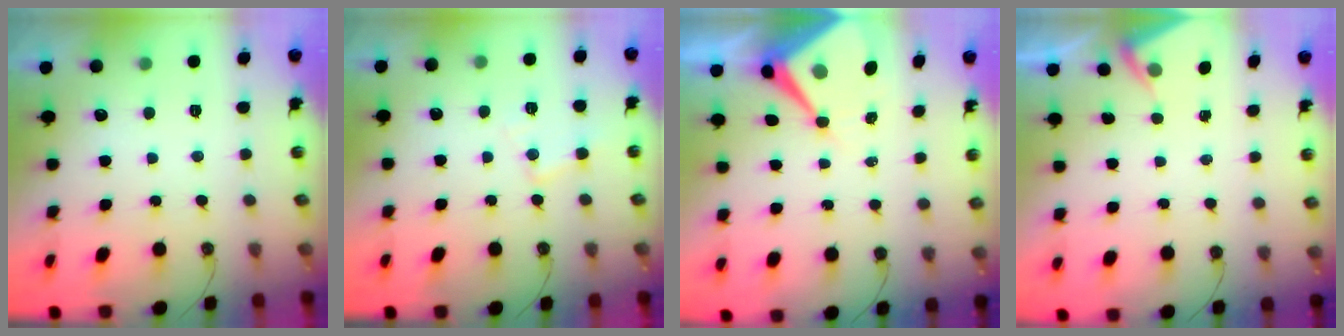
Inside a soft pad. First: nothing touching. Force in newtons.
{"total": 7.4, "press": 7.4, "slide": 0.5}
{"total": 9.5, "press": 9.4, "slide": 1.0}
{"total": 2.9, "press": 2.9, "slide": 0.4}